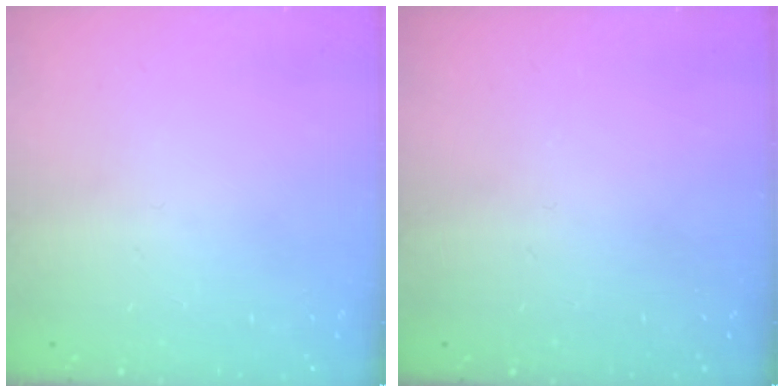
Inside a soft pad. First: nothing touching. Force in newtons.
{"total": 0.0}